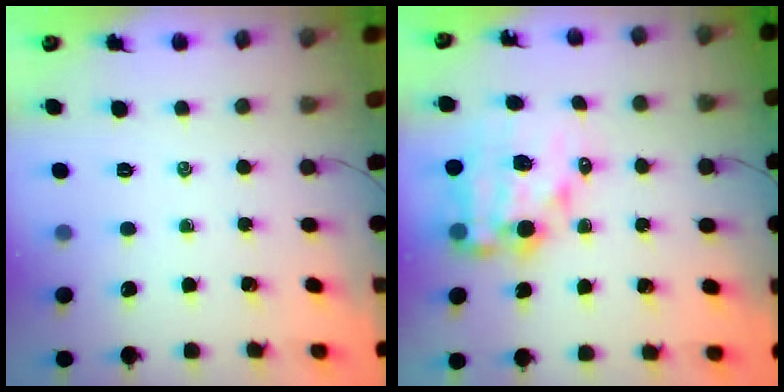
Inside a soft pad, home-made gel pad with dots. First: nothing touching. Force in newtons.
{"total": 12.1, "press": 11.6, "slide": 3.3}